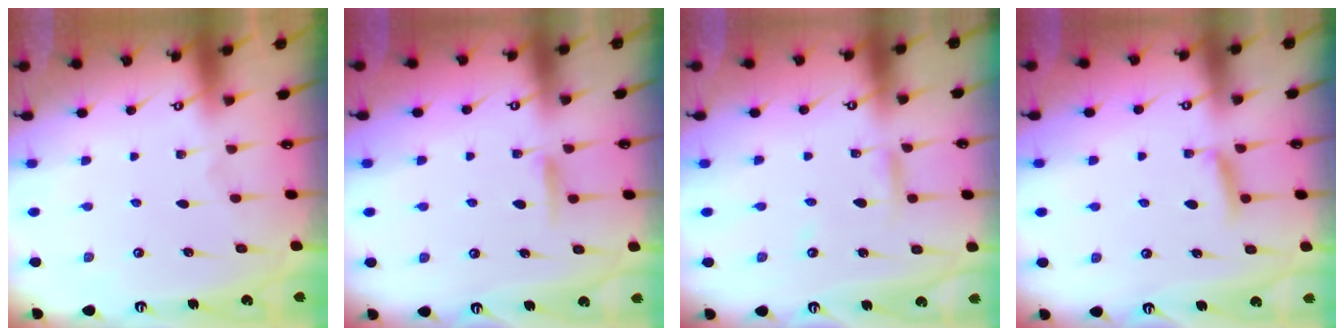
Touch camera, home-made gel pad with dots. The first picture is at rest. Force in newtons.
{"total": 6.2, "press": 6.2, "slide": 0.7}
{"total": 4.5, "press": 4.5, "slide": 0.4}
{"total": 6.7, "press": 6.6, "slide": 0.8}